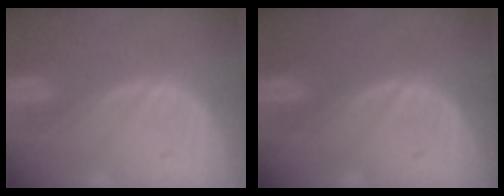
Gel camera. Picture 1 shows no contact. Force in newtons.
{"total": 0.0}